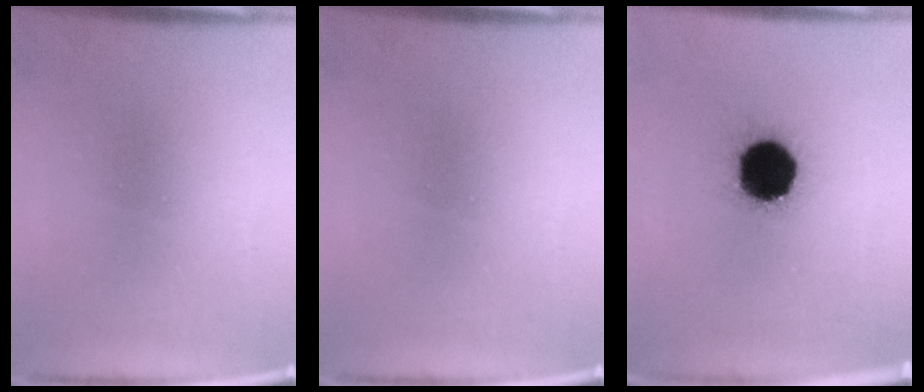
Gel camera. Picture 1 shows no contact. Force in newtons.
{"total": 0.0}
{"total": 17.3}